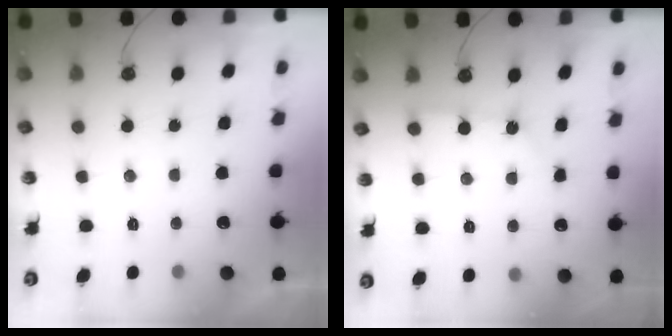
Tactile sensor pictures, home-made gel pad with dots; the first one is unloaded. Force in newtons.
{"total": 2.0, "press": 2.0, "slide": 0.2}